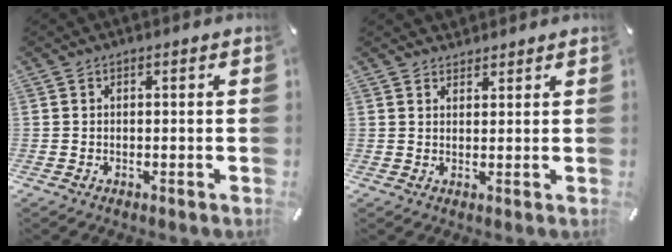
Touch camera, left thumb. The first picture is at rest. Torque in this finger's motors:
{"motor_torque": [-0.10, -0.06, 0.24, 0.17, -0.04]}